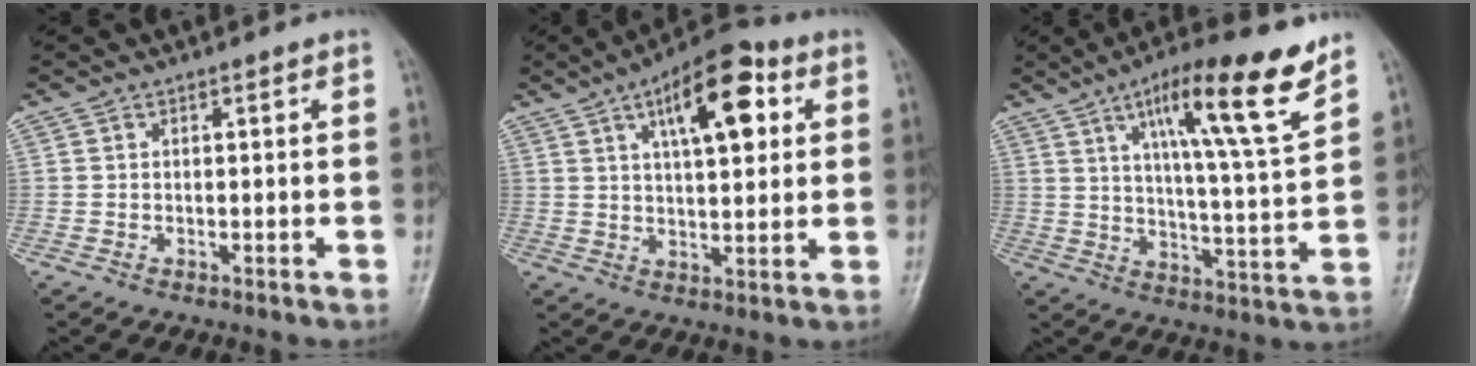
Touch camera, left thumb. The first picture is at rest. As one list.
[{"total": 14.1, "force": [5.3, 6.0, 11.6], "torque": [-0.150, 0.000, 0.073]}, {"total": 17.4, "force": [10.1, 2.4, 13.9], "torque": [-0.206, -0.046, 0.161]}]